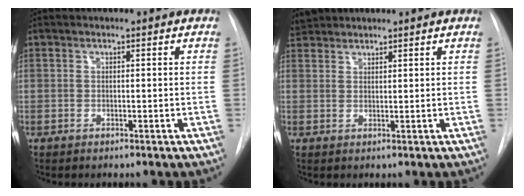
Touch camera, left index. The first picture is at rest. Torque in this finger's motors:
{"motor_torque": [0.30, -0.06, -0.07, -0.02]}